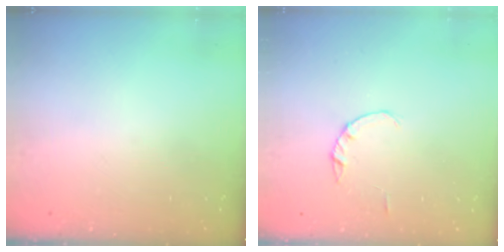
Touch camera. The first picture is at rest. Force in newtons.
{"total": 1.0, "press": 1.0, "slide": 0.2}